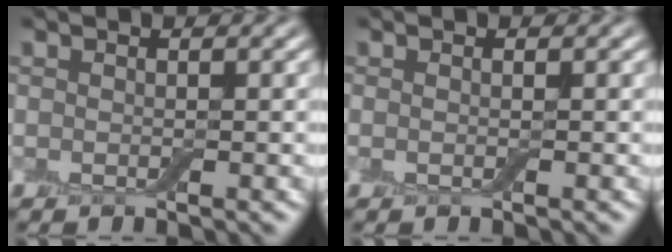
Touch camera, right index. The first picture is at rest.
{"total": 0.6, "force": [0.0, 0.1, 0.6], "torque": [-0.013, -0.002, -0.002]}